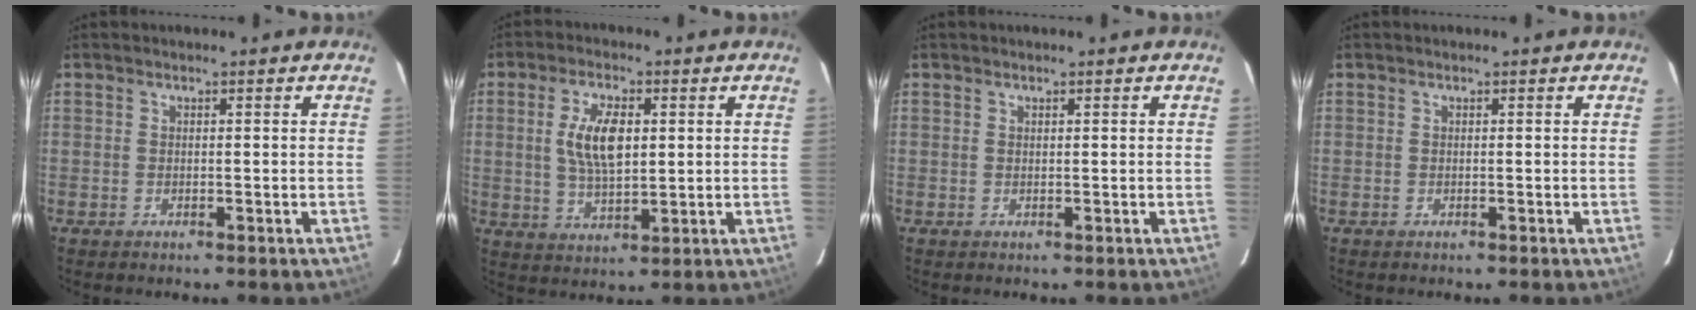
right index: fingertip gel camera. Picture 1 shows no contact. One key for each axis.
{"total": 8.6, "fx": 1.6, "fy": 3.9, "fz": 7.5, "tx": -0.144, "ty": 0.005, "tz": 0.032}
{"total": 0.0}
{"total": 0.0}